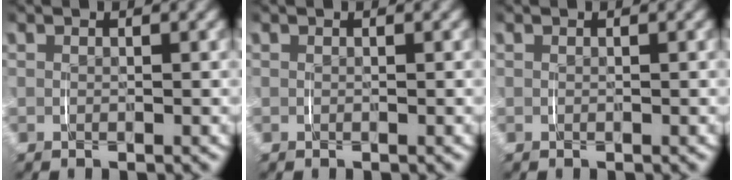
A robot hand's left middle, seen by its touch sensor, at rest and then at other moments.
{"total": 0.0}
{"total": 0.0}